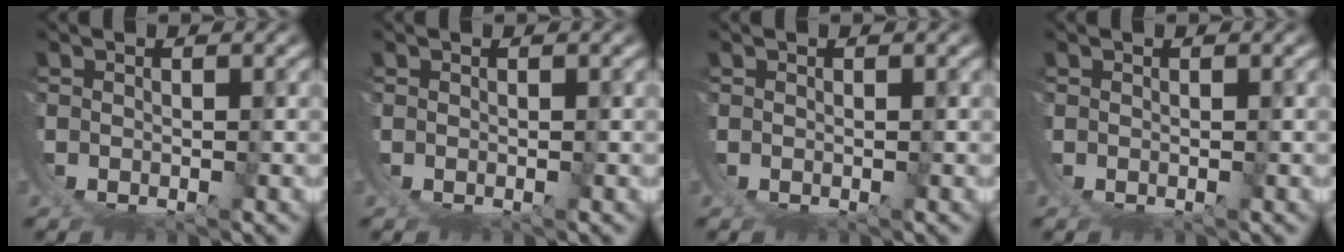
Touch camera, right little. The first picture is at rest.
{"total": 0.0}
{"total": 0.0}
{"total": 0.0}